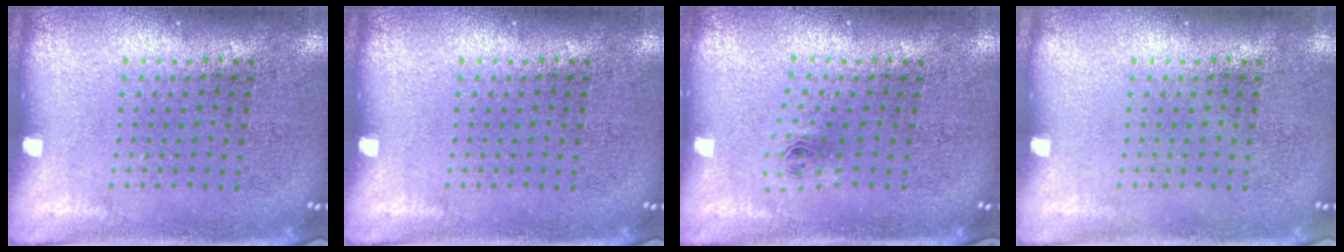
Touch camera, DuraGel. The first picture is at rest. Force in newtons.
{"total": 0.0}
{"total": 0.9, "press": 0.4, "slide": 0.8}
{"total": 0.0}